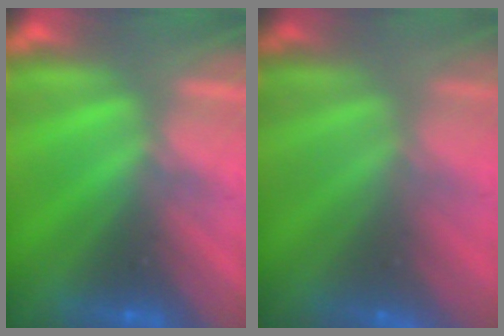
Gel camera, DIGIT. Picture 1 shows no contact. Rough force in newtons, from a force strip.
{"total": 3.1}